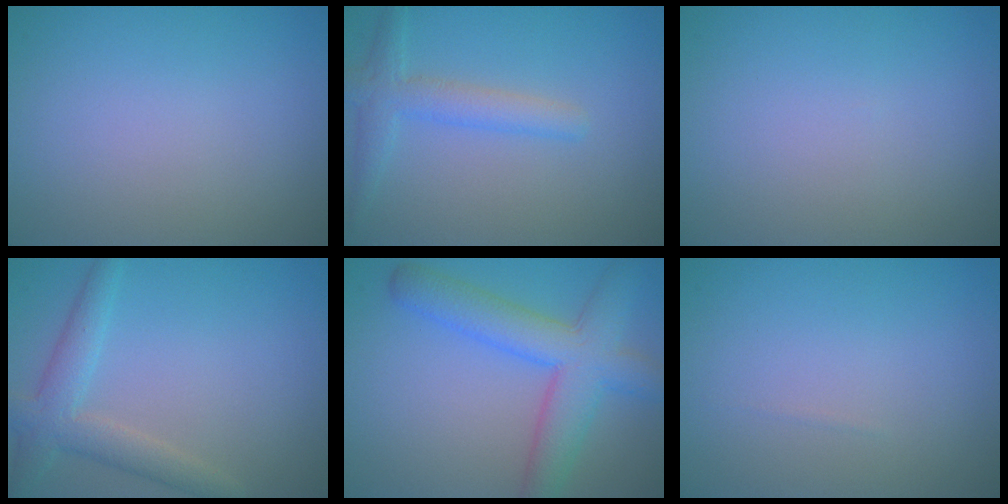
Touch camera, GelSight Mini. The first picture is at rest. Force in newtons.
{"total": 2.8, "press": 2.8, "slide": 0.1}
{"total": 0.0}
{"total": 3.5, "press": 3.5, "slide": 0.1}
{"total": 6.6, "press": 6.6, "slide": 0.2}
{"total": 0.0}